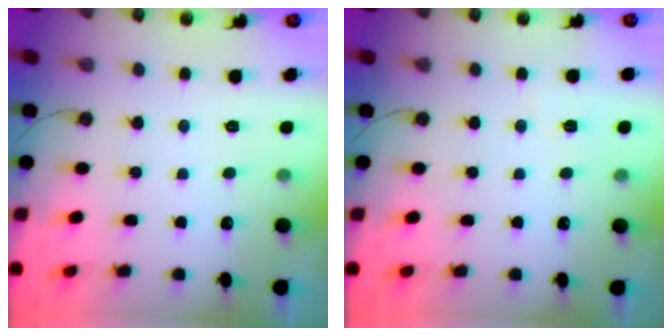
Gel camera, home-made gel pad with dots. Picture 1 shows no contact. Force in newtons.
{"total": 3.2, "press": 2.6, "slide": 2.0}